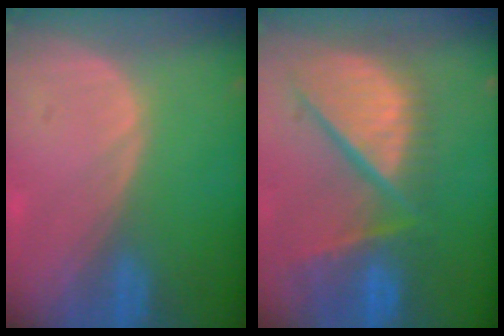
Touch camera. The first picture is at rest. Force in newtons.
{"total": 12.8, "press": 10.6, "slide": 7.2}